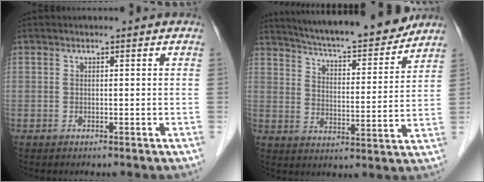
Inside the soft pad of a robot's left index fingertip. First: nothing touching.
{"total": 17.5, "force": [16.0, 1.8, 6.8], "torque": [-0.108, -0.004, 0.234]}